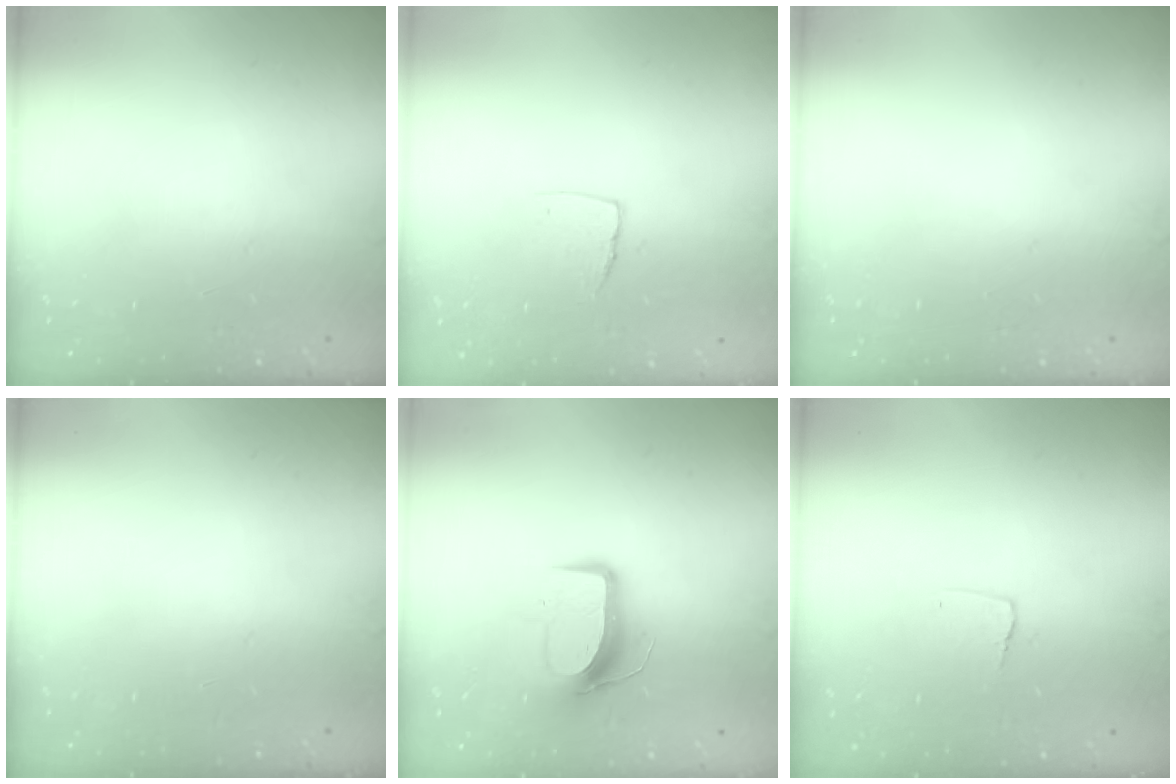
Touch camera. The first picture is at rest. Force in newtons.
{"total": 5.1, "press": 5.1, "slide": 0.4}
{"total": 0.0}
{"total": 0.0}
{"total": 9.5, "press": 9.5, "slide": 0.8}
{"total": 3.2, "press": 3.2, "slide": 0.3}